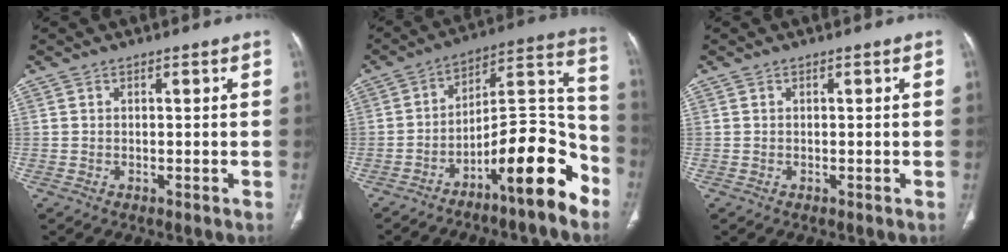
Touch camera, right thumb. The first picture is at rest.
{"total": 15.7, "force": [-9.7, 3.9, 11.8], "torque": [-0.151, 0.107, -0.157]}
{"total": 0.0}